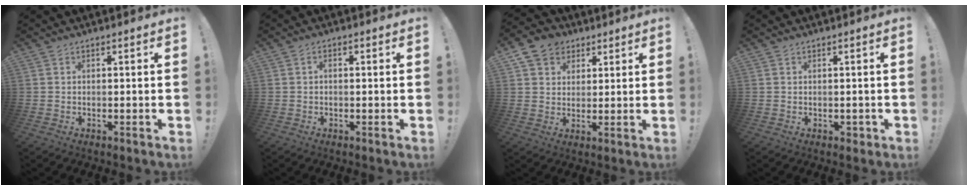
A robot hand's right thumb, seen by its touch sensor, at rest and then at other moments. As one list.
[{"total": 1.2, "force": [-0.5, 0.6, 0.9], "torque": [-0.016, 0.006, -0.010]}, {"total": 8.6, "force": [4.4, 7.0, 2.4], "torque": [-0.039, -0.019, 0.090]}, {"total": 1.4, "force": [0.1, 1.2, 0.8], "torque": [-0.011, 0.001, 0.002]}]